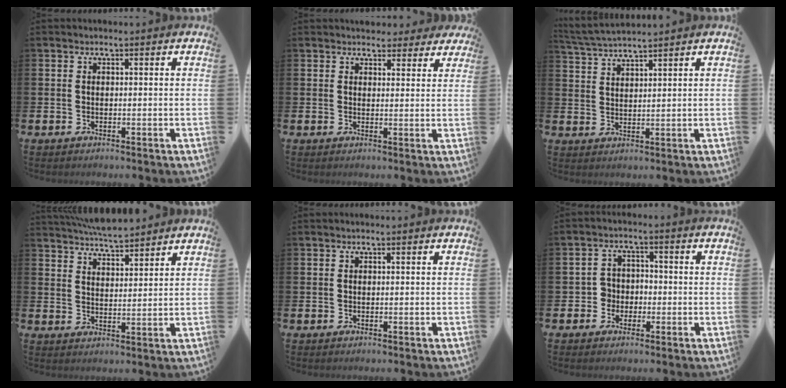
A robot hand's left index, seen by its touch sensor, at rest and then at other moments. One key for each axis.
{"total": 3.6, "fx": 3.3, "fy": 1.5, "fz": 0.1, "tx": 0.010, "ty": -0.017, "tz": 0.056}
{"total": 3.5, "fx": 3.4, "fy": -0.3, "fz": 0.6, "tx": -0.028, "ty": -0.014, "tz": 0.062}
{"total": 5.3, "fx": 5.3, "fy": 0.4, "fz": 0.4, "tx": -0.016, "ty": -0.030, "tz": 0.096}
{"total": 0.0}
{"total": 3.3, "fx": -1.4, "fy": 3.0, "fz": 0.6, "tx": -0.020, "ty": 0.007, "tz": -0.035}